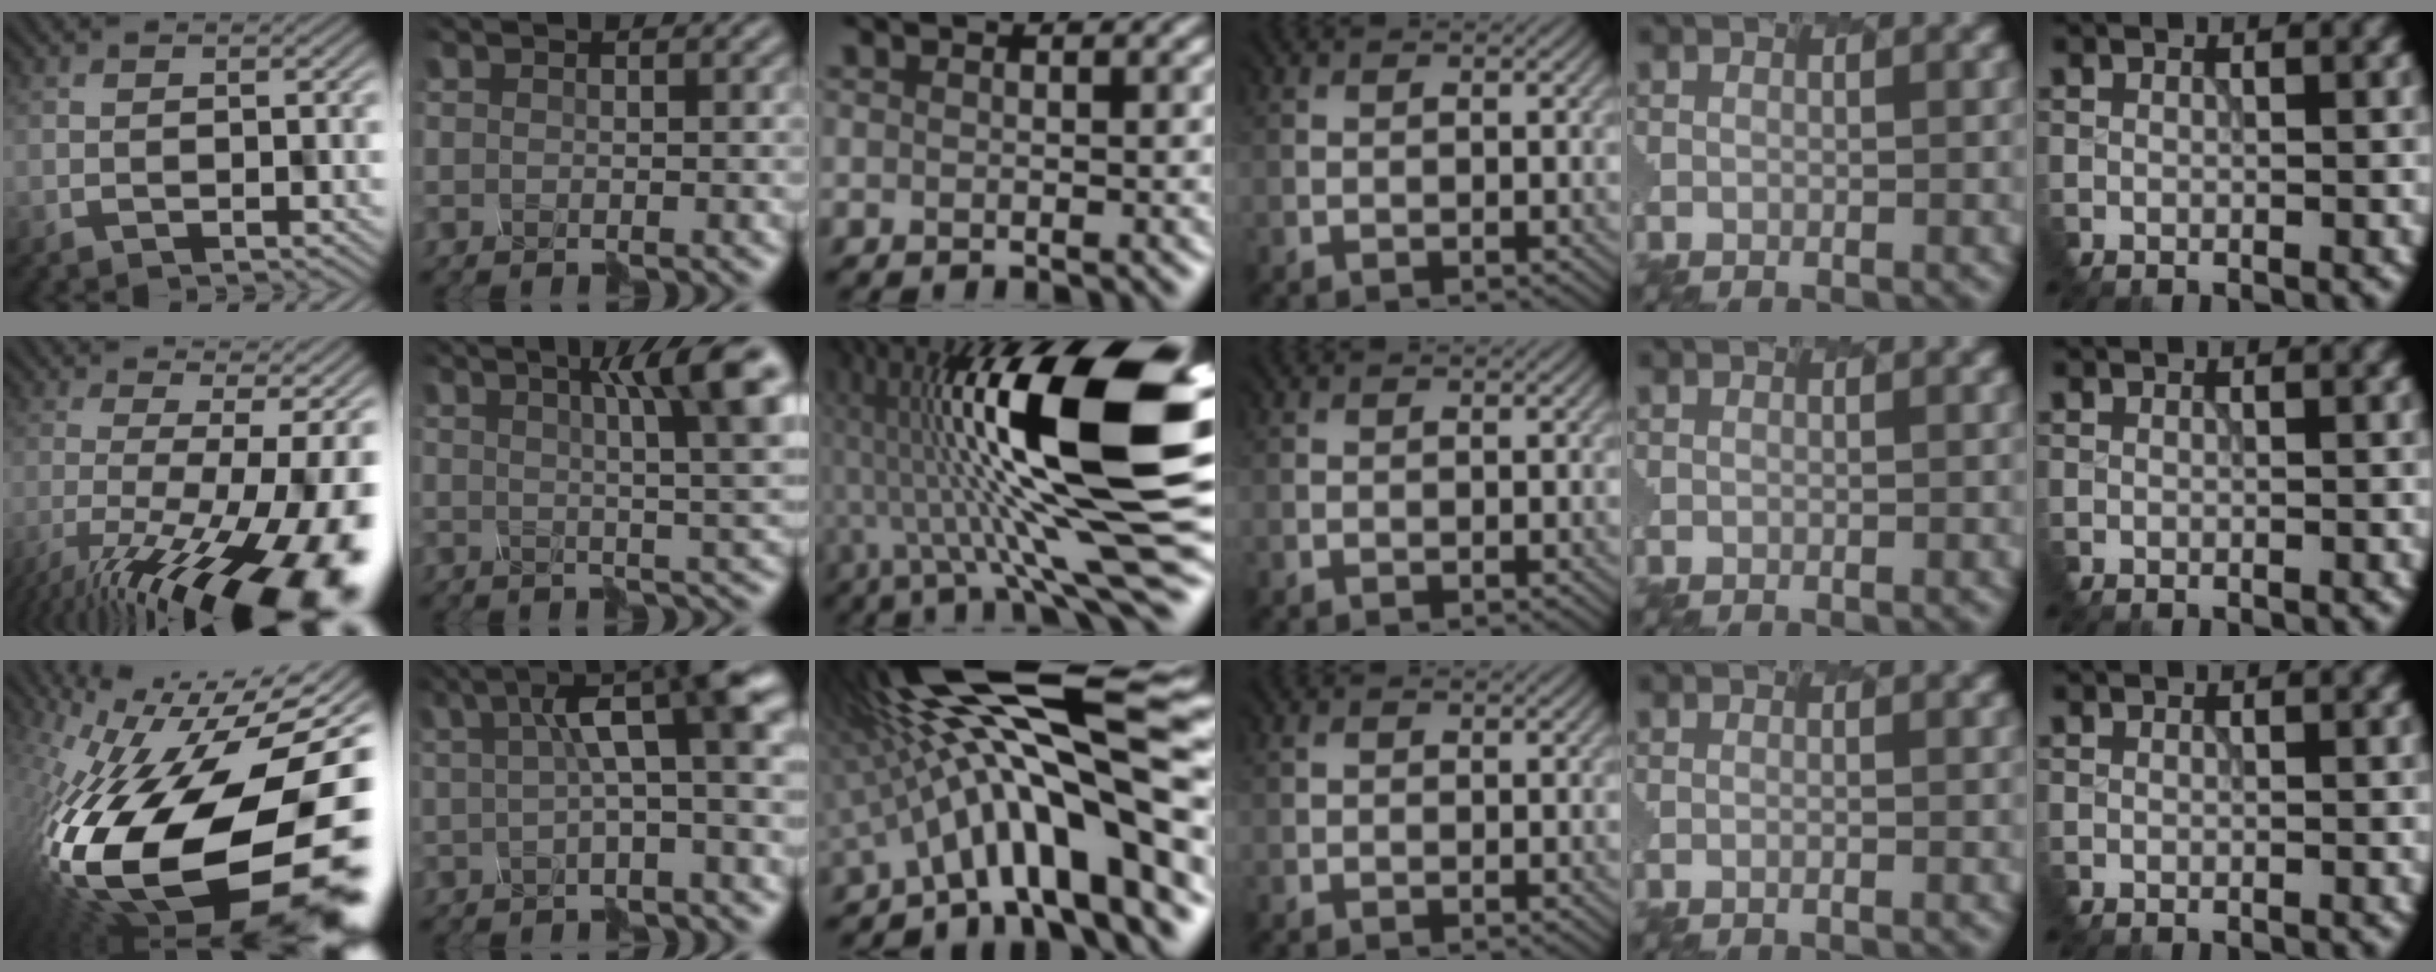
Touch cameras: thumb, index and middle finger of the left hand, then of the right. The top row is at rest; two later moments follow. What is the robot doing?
{"motion": "disassemble", "object": "hinged jar"}